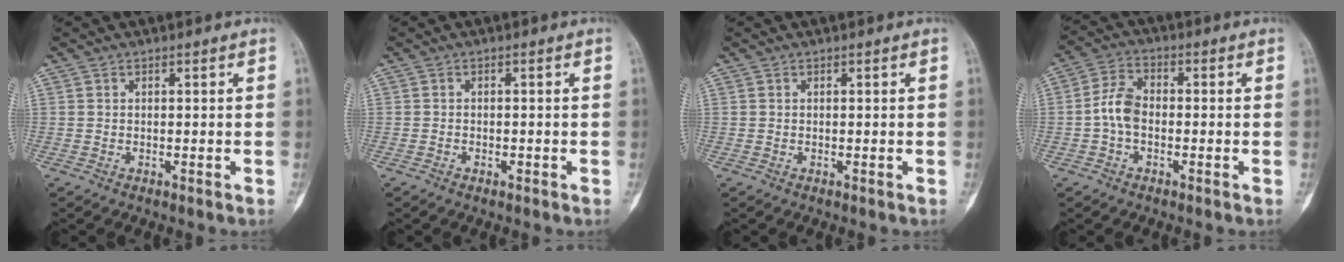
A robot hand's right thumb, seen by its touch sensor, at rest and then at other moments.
{"total": 0.8, "force": [-0.4, 0.5, 0.4], "torque": [-0.009, 0.004, -0.007]}
{"total": 0.0}
{"total": 5.9, "force": [-1.1, 3.7, 4.4], "torque": [-0.083, 0.020, -0.031]}